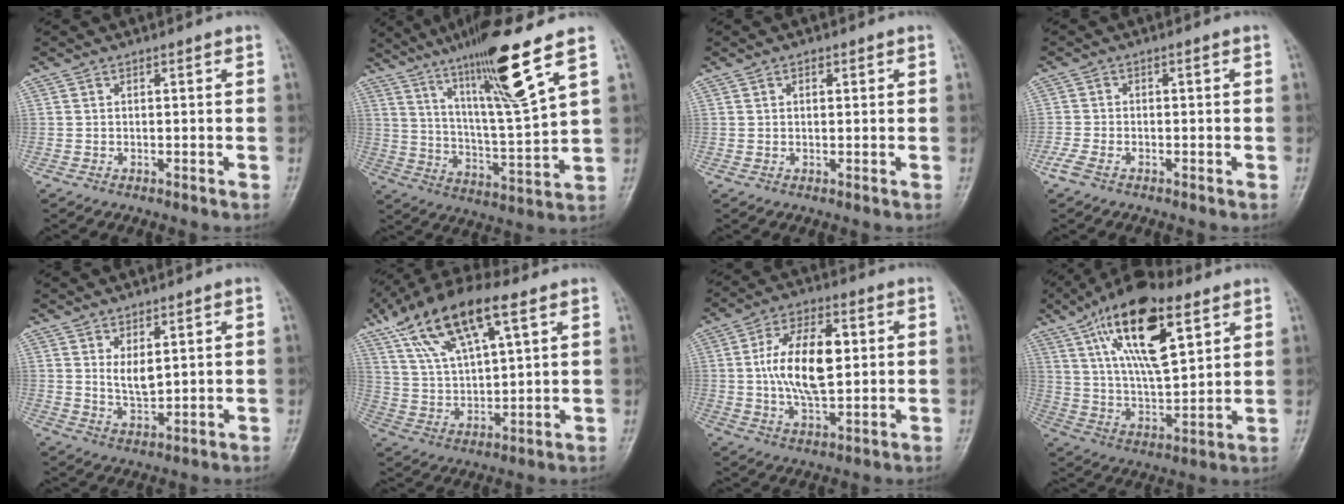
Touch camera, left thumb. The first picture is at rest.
{"total": 17.0, "force": [10.1, 0.6, 13.7], "torque": [-0.231, -0.056, 0.180]}
{"total": 1.3, "force": [0.5, 0.9, 0.8], "torque": [-0.011, 0.000, 0.007]}
{"total": 3.1, "force": [-1.9, 1.3, 2.0], "torque": [-0.057, 0.006, -0.039]}
{"total": 4.6, "force": [1.5, 2.2, 3.7], "torque": [-0.058, -0.019, 0.035]}
{"total": 17.7, "force": [9.3, 6.6, 13.5], "torque": [-0.238, -0.004, 0.172]}
{"total": 13.8, "force": [1.5, 6.8, 11.9], "torque": [-0.209, 0.004, 0.026]}
{"total": 20.4, "force": [9.6, 8.2, 16.1], "torque": [-0.261, -0.029, 0.169]}